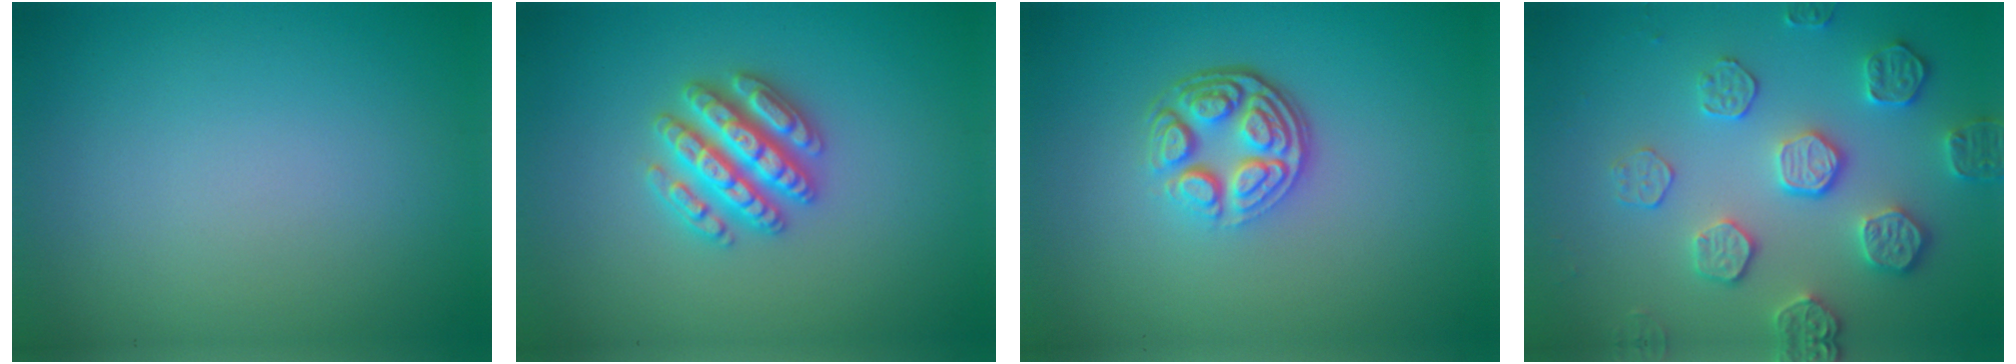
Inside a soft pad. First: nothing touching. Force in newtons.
{"total": 4.8, "press": 4.7, "slide": 0.8}
{"total": 4.6, "press": 3.3, "slide": 3.2}
{"total": 4.4, "press": 4.3, "slide": 1.1}